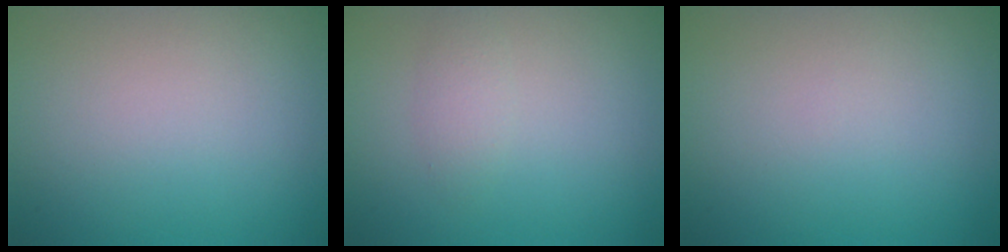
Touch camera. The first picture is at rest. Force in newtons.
{"total": 1.3, "press": 1.3, "slide": 0.1}
{"total": 0.0}